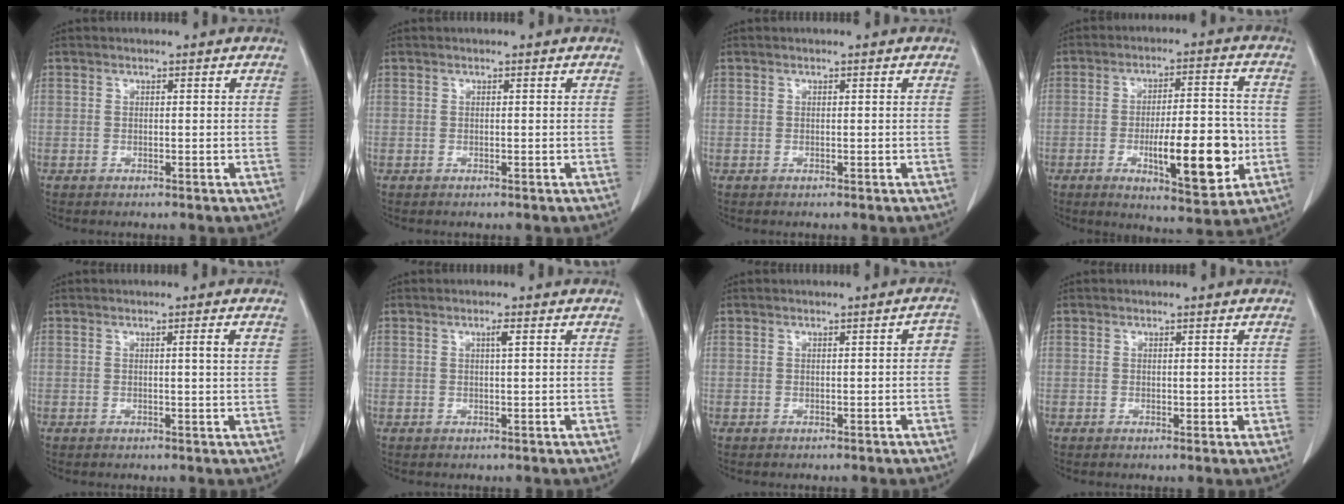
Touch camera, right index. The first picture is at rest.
{"total": 0.0}
{"total": 0.0}
{"total": 13.5, "force": [-3.3, 3.6, 12.6], "torque": [-0.187, 0.004, -0.041]}
{"total": 2.1, "force": [0.7, -0.3, 2.0], "torque": [-0.030, 0.000, 0.009]}
{"total": 1.1, "force": [0.4, -0.1, 1.1], "torque": [-0.019, 0.002, 0.007]}
{"total": 1.8, "force": [-0.1, 0.6, 1.7], "torque": [-0.009, 0.006, -0.003]}
{"total": 0.9, "force": [0.1, 0.8, 0.5], "torque": [-0.003, 0.002, 0.005]}